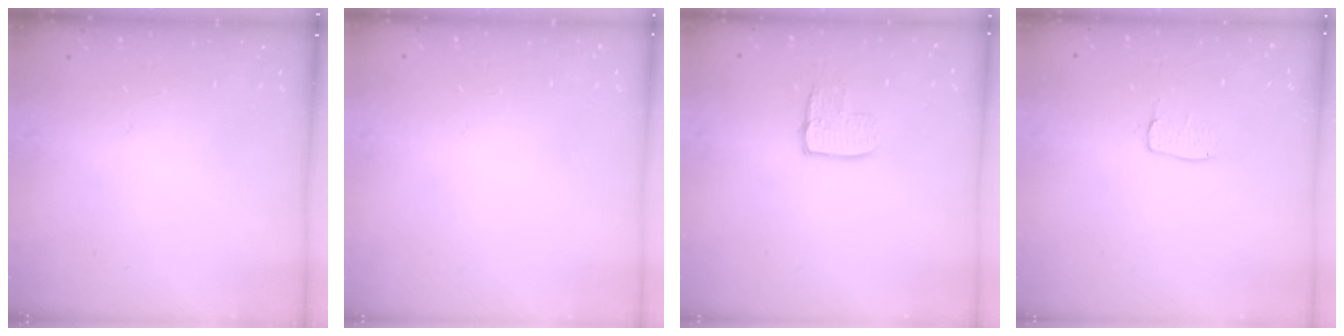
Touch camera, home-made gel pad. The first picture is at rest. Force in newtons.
{"total": 0.0}
{"total": 7.0, "press": 7.0, "slide": 0.4}
{"total": 4.5, "press": 4.5, "slide": 0.3}